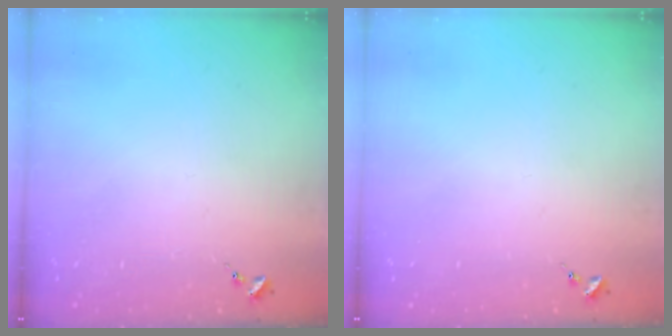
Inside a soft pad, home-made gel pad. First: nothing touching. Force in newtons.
{"total": 0.0}